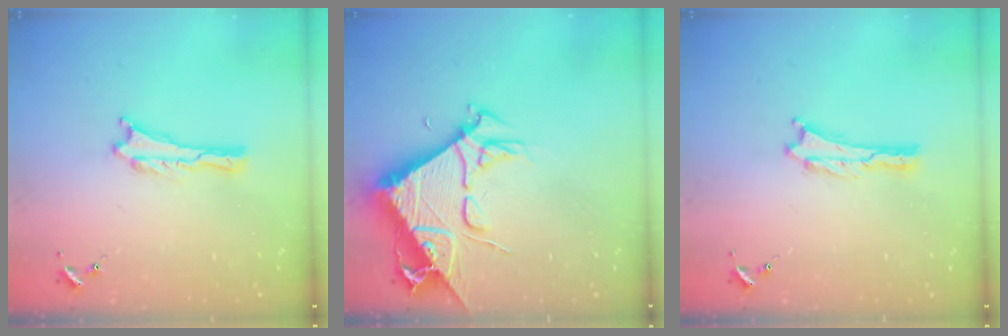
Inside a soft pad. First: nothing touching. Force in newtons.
{"total": 9.6, "press": 9.6, "slide": 1.1}
{"total": 0.0}